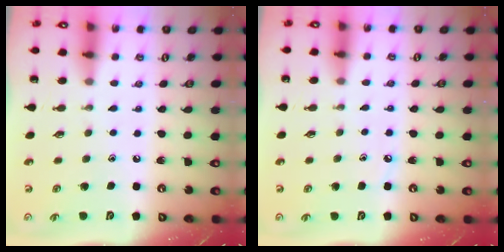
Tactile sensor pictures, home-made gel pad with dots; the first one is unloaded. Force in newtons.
{"total": 2.7, "press": 2.7, "slide": 0.4}